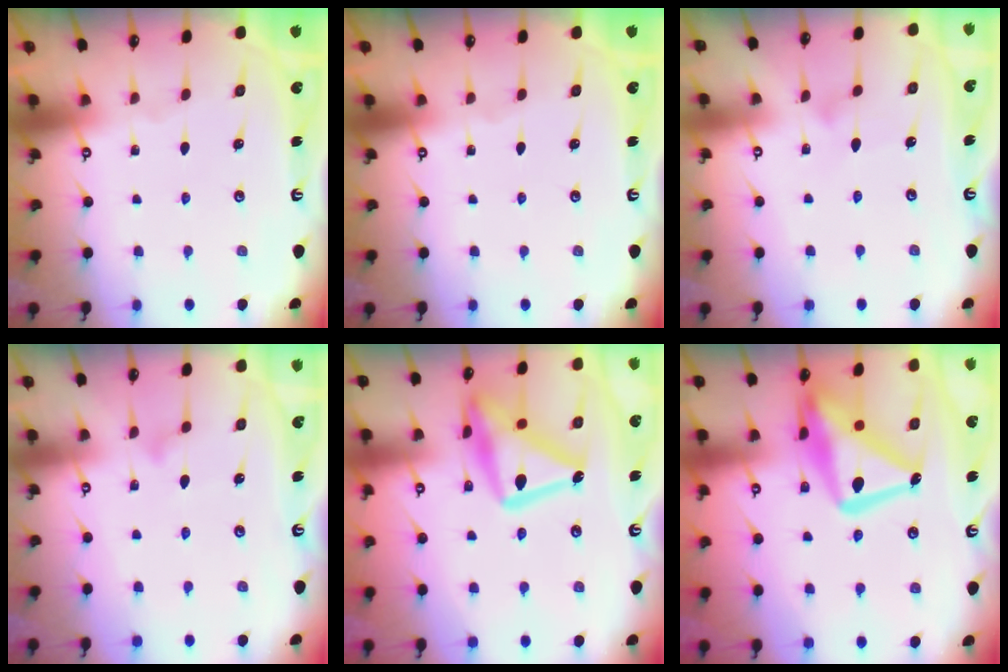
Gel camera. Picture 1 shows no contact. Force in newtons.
{"total": 0.0}
{"total": 3.3, "press": 3.3, "slide": 0.1}
{"total": 9.8, "press": 9.8, "slide": 0.4}
{"total": 20.7, "press": 20.6, "slide": 1.3}
{"total": 19.3, "press": 19.2, "slide": 2.0}